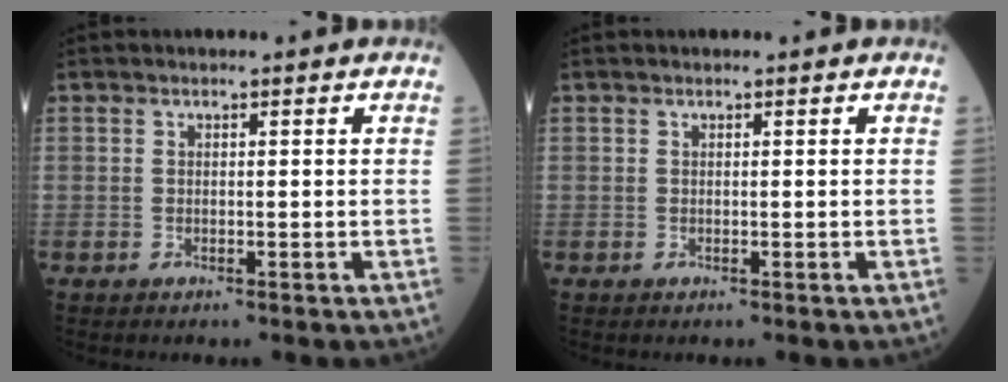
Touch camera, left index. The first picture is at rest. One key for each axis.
{"total": 0.0}